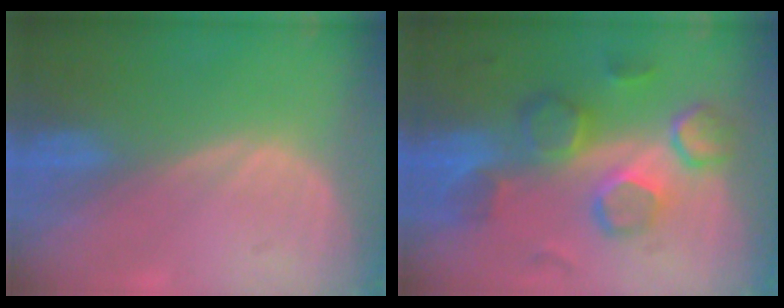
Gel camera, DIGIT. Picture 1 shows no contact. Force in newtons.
{"total": 10.1, "press": 9.0, "slide": 4.5}